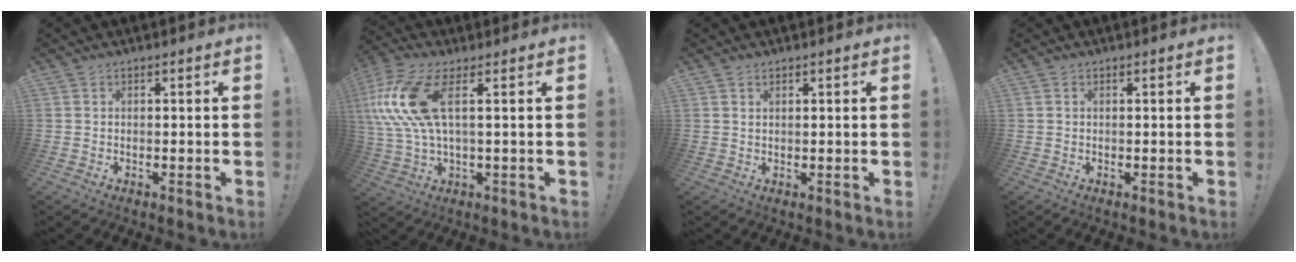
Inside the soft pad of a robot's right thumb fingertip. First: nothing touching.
{"total": 14.7, "force": [3.9, 5.7, 13.0], "torque": [-0.259, -0.002, 0.071]}
{"total": 1.0, "force": [0.8, 0.5, 0.4], "torque": [-0.001, -0.002, 0.014]}
{"total": 0.0}